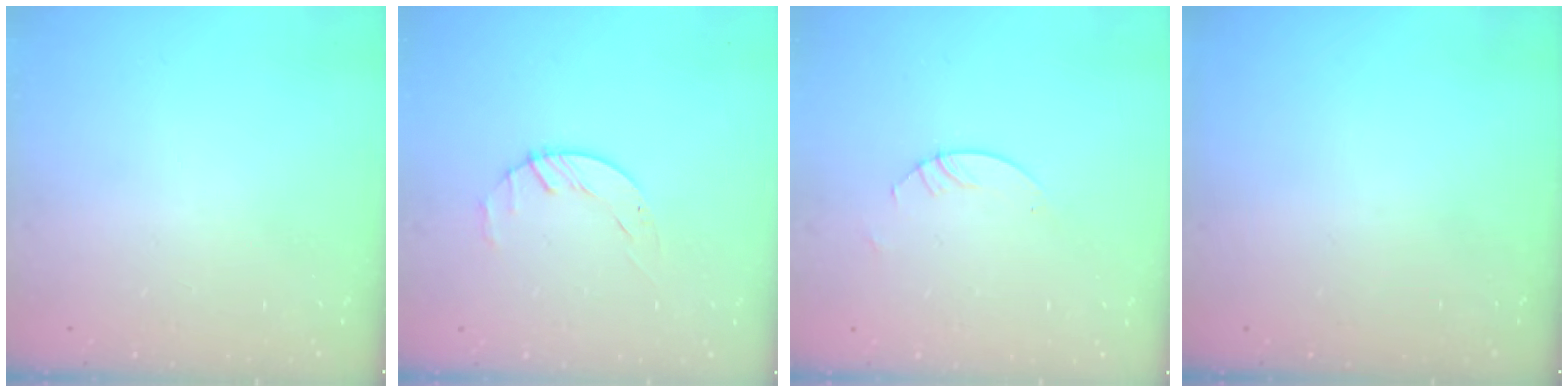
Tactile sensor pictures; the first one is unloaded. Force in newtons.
{"total": 1.8, "press": 1.7, "slide": 0.3}
{"total": 3.0, "press": 2.9, "slide": 0.3}
{"total": 0.0}